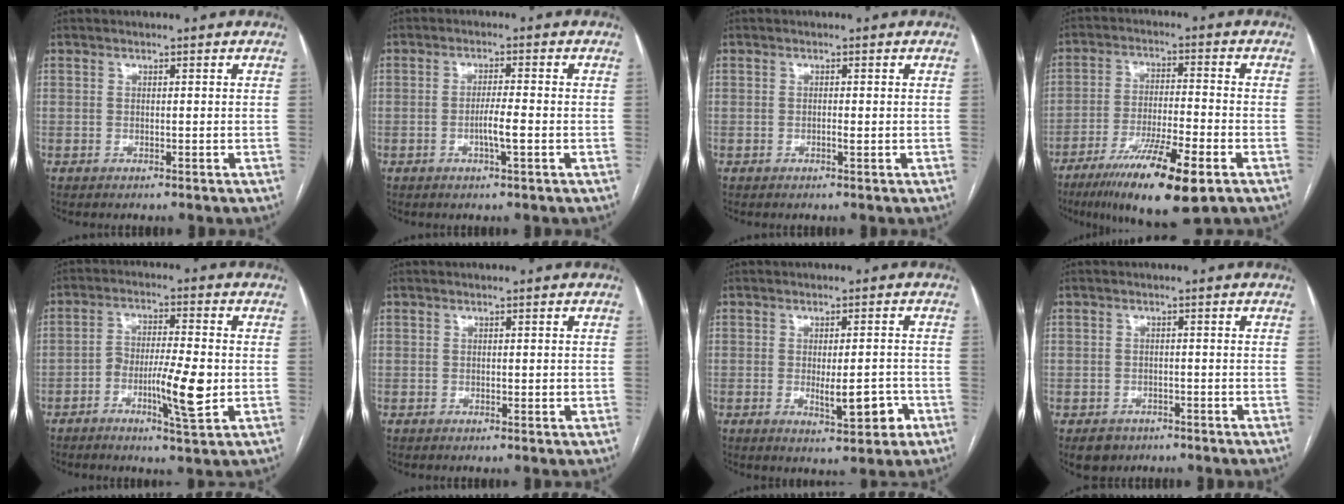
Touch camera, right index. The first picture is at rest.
{"total": 3.7, "force": [-1.1, -0.1, 3.5], "torque": [-0.065, -0.003, -0.020]}
{"total": 0.8, "force": [-0.3, 0.0, 0.7], "torque": [-0.018, 0.000, -0.004]}
{"total": 14.3, "force": [-8.5, 1.4, 11.5], "torque": [-0.202, -0.034, -0.143]}
{"total": 4.0, "force": [-1.4, 0.1, 3.7], "torque": [-0.060, -0.001, -0.021]}
{"total": 1.0, "force": [-0.1, 0.4, 1.0], "torque": [-0.018, -0.001, 0.000]}
{"total": 6.0, "force": [-1.9, 1.6, 5.5], "torque": [-0.082, -0.005, -0.019]}
{"total": 3.4, "force": [-2.1, 2.6, 0.4], "torque": [-0.005, 0.007, -0.027]}